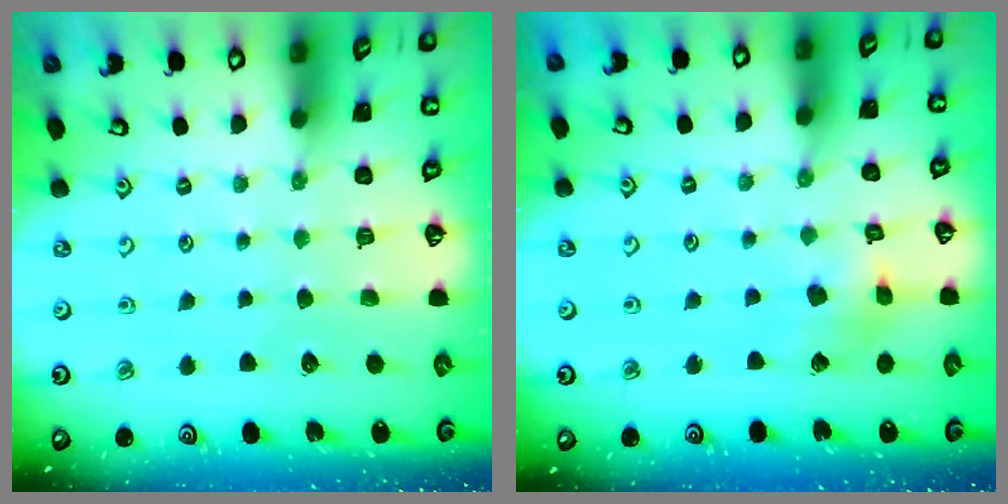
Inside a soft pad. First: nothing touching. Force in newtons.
{"total": 7.0, "press": 6.9, "slide": 0.5}